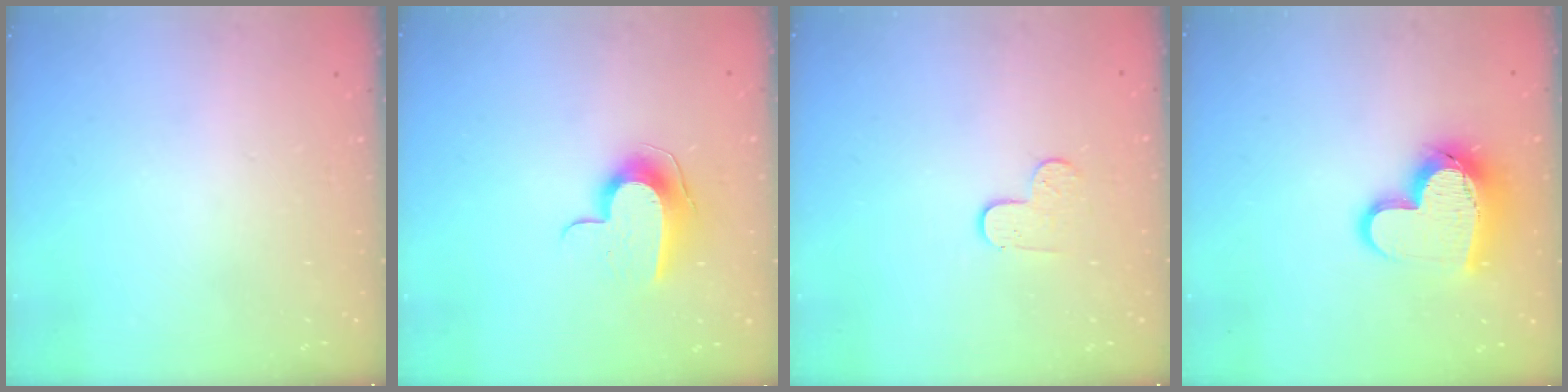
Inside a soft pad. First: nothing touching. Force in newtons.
{"total": 9.3, "press": 9.3, "slide": 0.7}
{"total": 5.3, "press": 5.3, "slide": 0.4}
{"total": 15.5, "press": 15.4, "slide": 1.6}